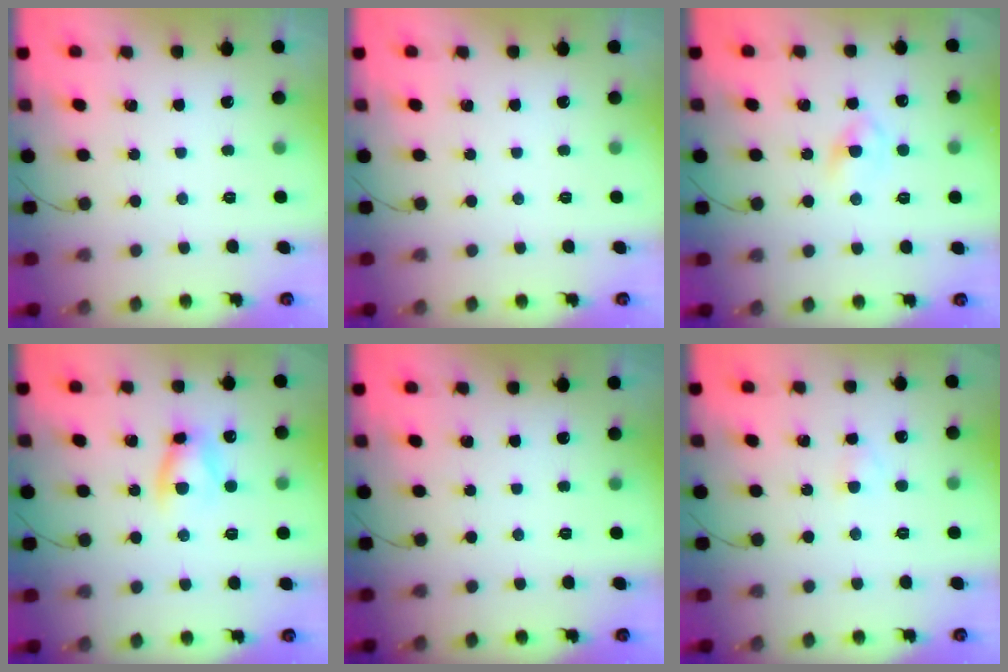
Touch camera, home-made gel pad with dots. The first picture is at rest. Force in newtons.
{"total": 0.0}
{"total": 2.9, "press": 2.6, "slide": 1.3}
{"total": 7.3, "press": 7.2, "slide": 1.1}
{"total": 0.0}
{"total": 1.8, "press": 1.5, "slide": 0.9}